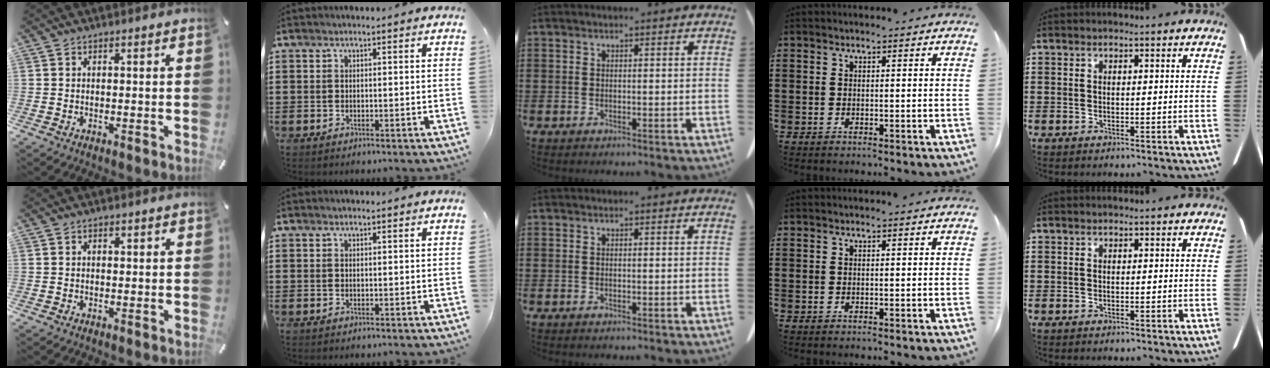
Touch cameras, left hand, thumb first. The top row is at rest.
{"thumb": {"total": 0.7, "force": [0.2, 0.6, 0.4], "torque": [-0.008, 0.005, 0.003]}}